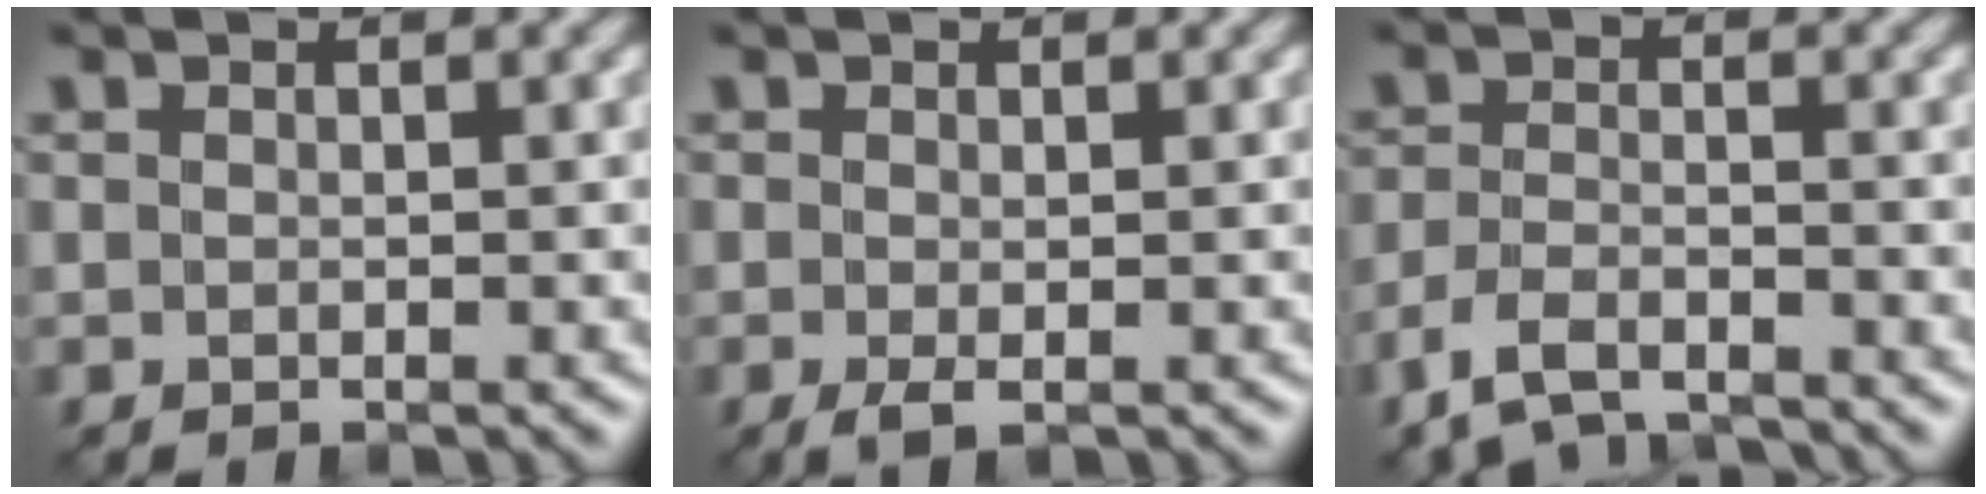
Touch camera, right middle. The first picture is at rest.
{"total": 1.1, "force": [-0.3, 0.2, 1.0], "torque": [-0.025, -0.001, -0.006]}
{"total": 5.0, "force": [-4.2, 1.6, 2.1], "torque": [-0.047, -0.006, -0.088]}